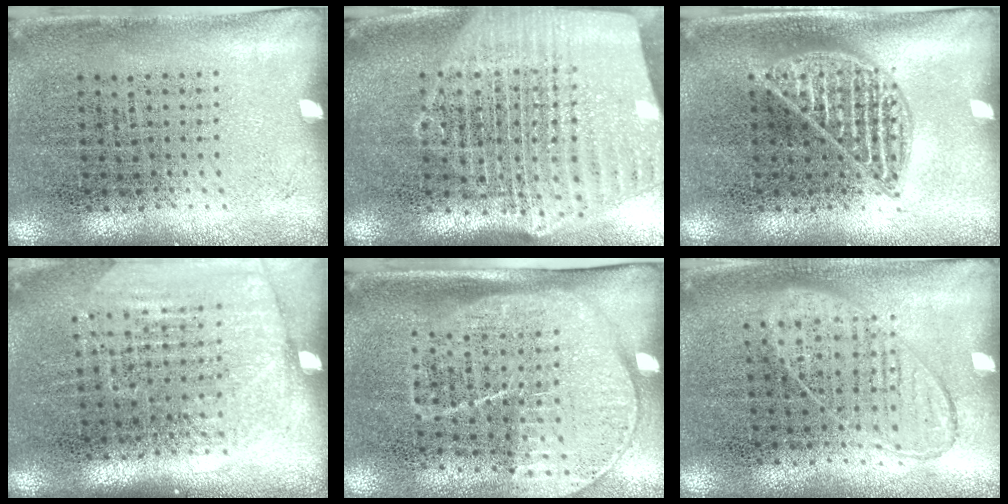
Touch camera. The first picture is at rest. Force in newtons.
{"total": 2.7, "press": 2.3, "slide": 1.5}
{"total": 2.0, "press": 2.0, "slide": 0.2}
{"total": 1.7, "press": 1.5, "slide": 0.8}
{"total": 1.8, "press": 1.4, "slide": 1.0}
{"total": 0.9, "press": 0.8, "slide": 0.4}